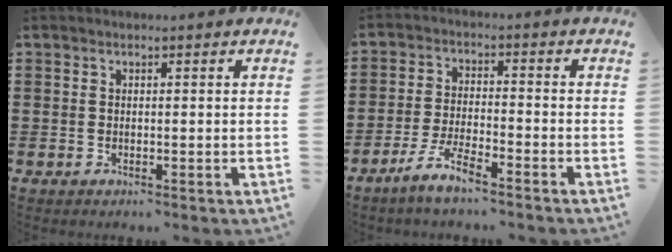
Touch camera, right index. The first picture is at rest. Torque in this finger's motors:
{"motor_torque": [0.40, -0.15, 0.29, 0.01]}